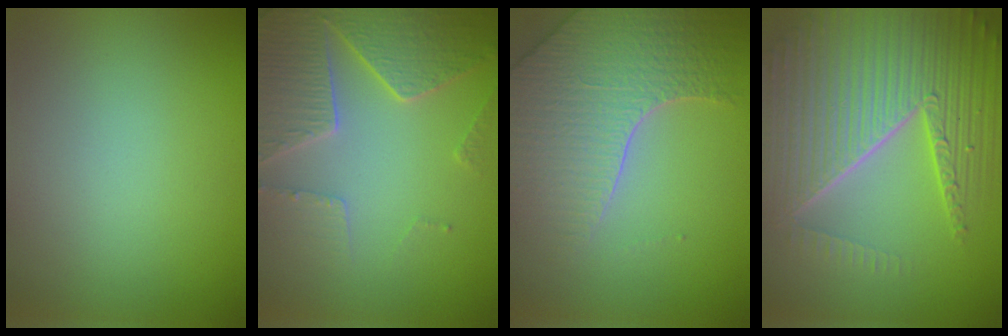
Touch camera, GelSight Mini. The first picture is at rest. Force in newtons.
{"total": 5.0, "press": 4.5, "slide": 2.2}
{"total": 4.9, "press": 4.5, "slide": 2.0}
{"total": 10.1, "press": 6.3, "slide": 7.8}